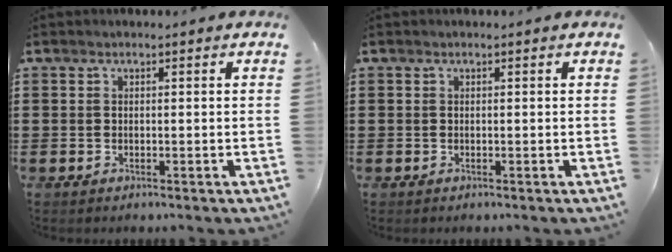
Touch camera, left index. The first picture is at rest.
{"total": 0.0}